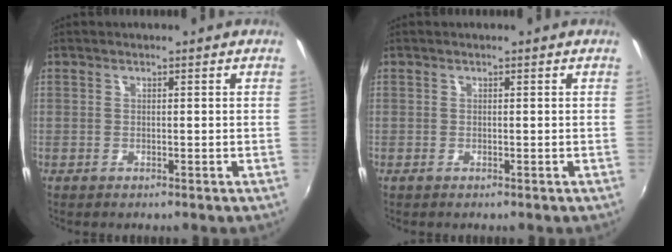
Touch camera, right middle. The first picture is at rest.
{"total": 0.0}